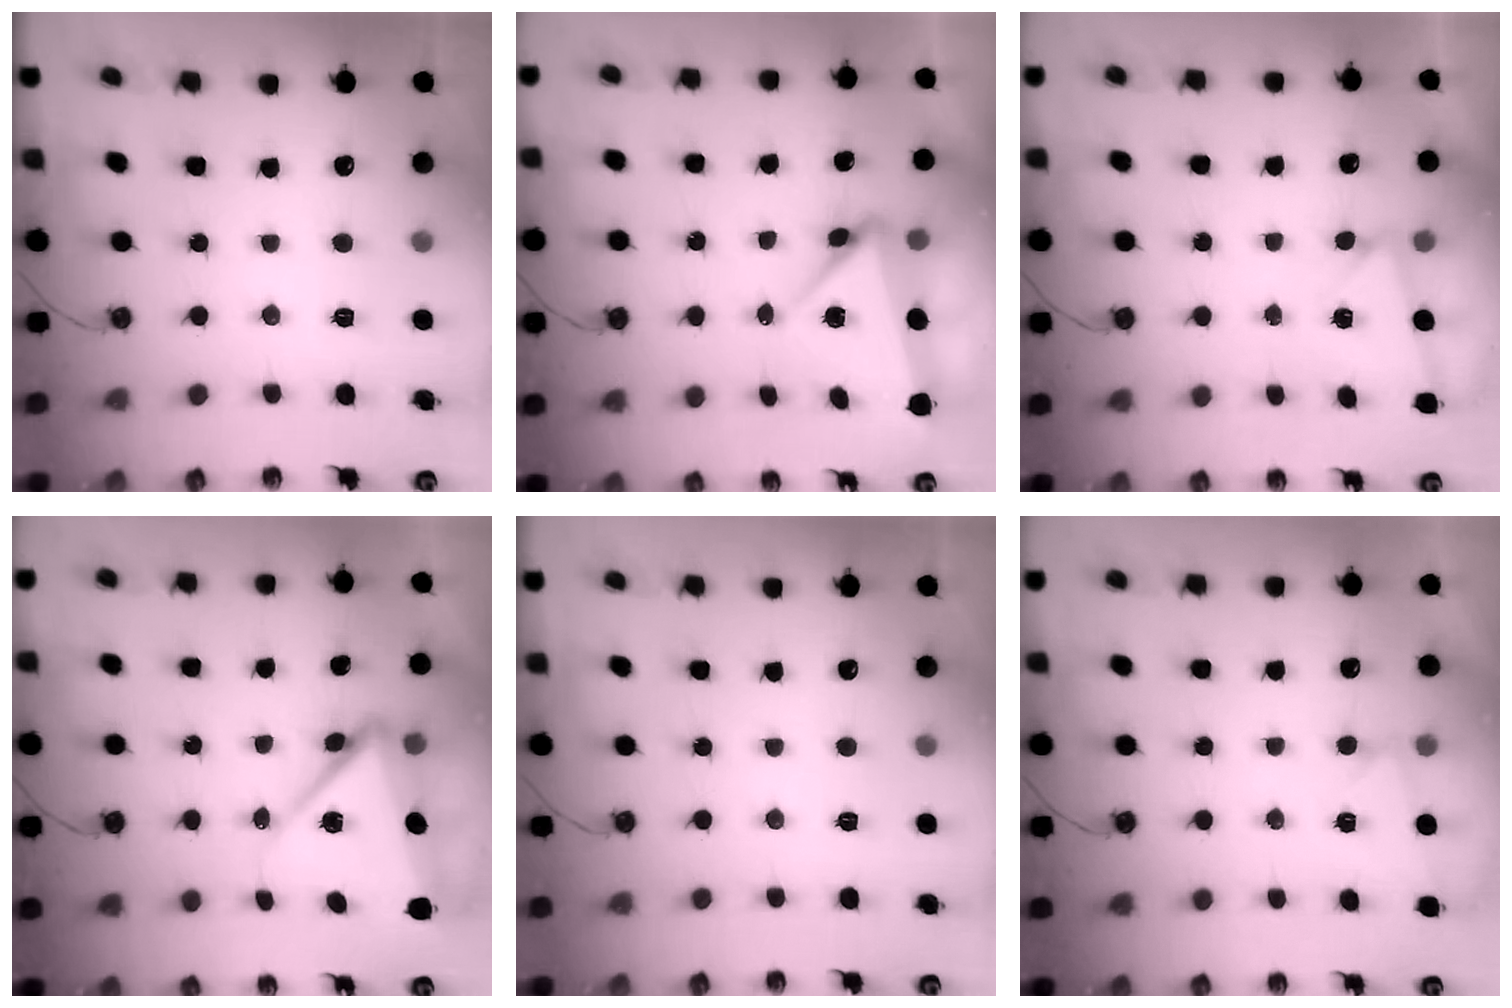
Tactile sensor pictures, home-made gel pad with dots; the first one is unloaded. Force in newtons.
{"total": 8.0, "press": 5.0, "slide": 6.2}
{"total": 2.7, "press": 2.1, "slide": 1.8}
{"total": 9.3, "press": 9.1, "slide": 1.7}
{"total": 0.0}
{"total": 2.8, "press": 1.9, "slide": 2.1}